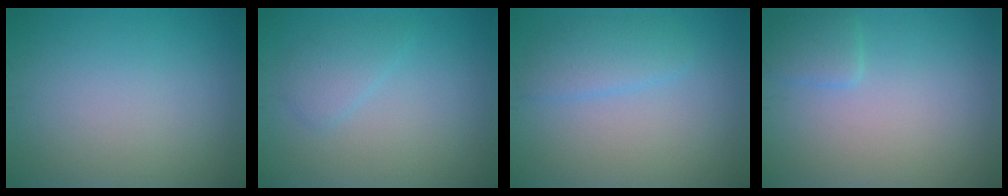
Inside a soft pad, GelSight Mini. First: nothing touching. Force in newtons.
{"total": 1.8, "press": 1.8, "slide": 0.1}
{"total": 2.7, "press": 2.7, "slide": 0.2}
{"total": 1.6, "press": 1.6, "slide": 0.1}